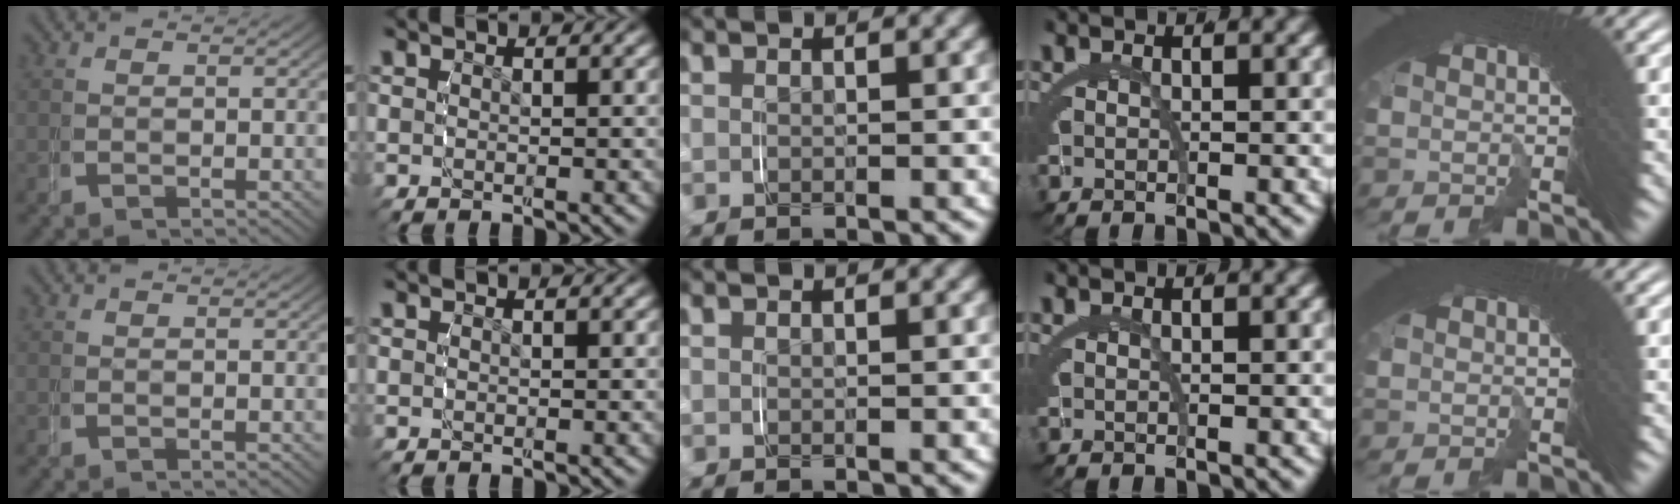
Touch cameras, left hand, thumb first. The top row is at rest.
{}